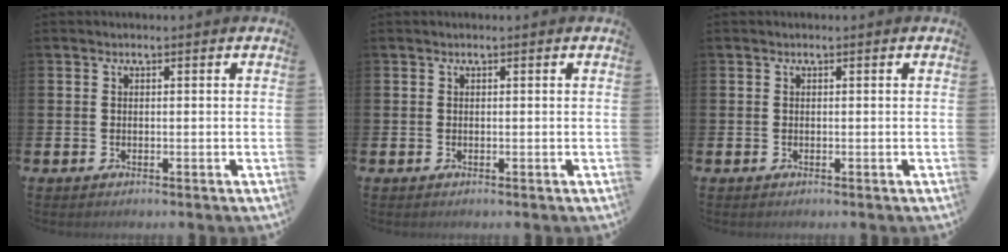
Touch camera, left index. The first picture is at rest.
{"total": 0.0}
{"total": 0.0}